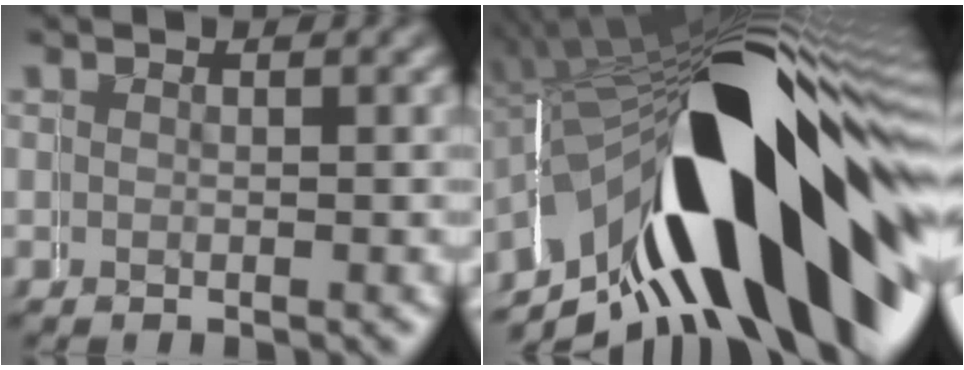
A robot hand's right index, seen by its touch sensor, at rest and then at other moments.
{"total": 23.0, "force": [-3.1, 10.3, 20.4], "torque": [-0.296, 0.040, -0.057]}